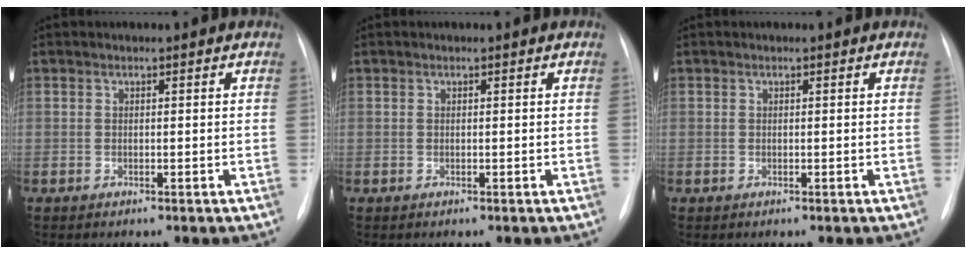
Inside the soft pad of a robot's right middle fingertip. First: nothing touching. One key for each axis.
{"total": 0.0}
{"total": 0.0}